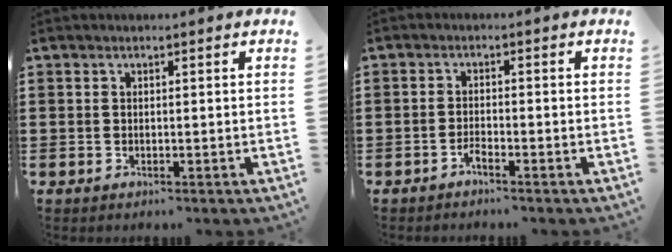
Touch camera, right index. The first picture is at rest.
{"total": 1.6, "force": [-1.4, 0.0, 0.8], "torque": [-0.017, -0.001, -0.027]}